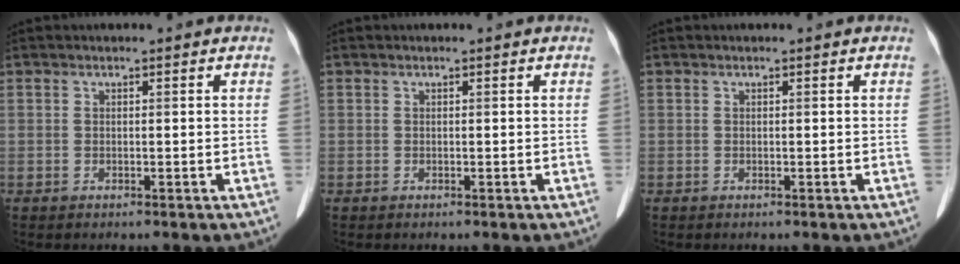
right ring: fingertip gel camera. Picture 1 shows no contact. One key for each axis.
{"total": 0.0}
{"total": 0.0}